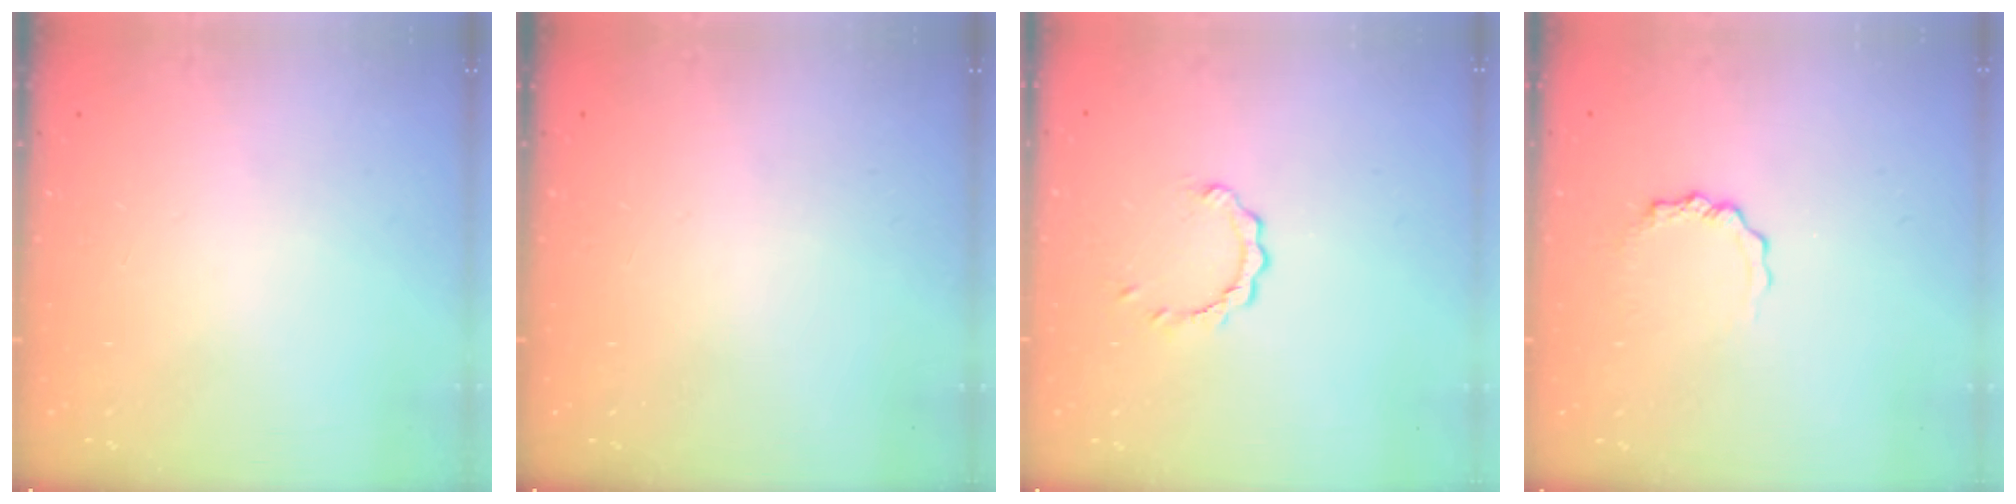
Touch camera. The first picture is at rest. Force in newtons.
{"total": 0.0}
{"total": 2.6, "press": 2.6, "slide": 0.3}
{"total": 3.7, "press": 3.6, "slide": 0.5}